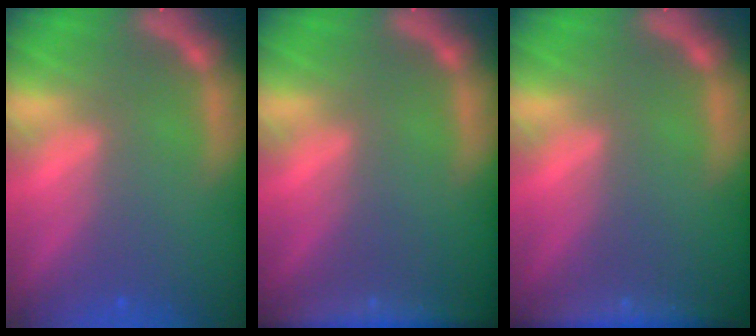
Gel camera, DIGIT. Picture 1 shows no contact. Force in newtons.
{"total": 5.0}
{"total": 3.9}